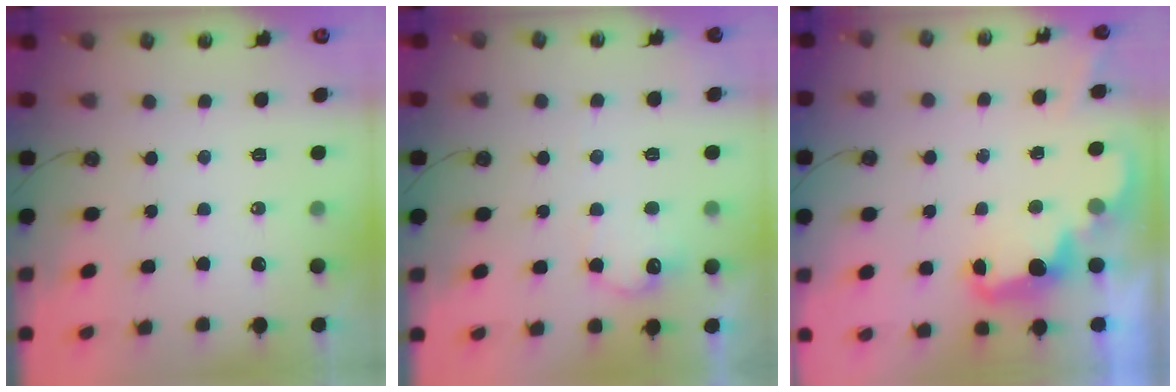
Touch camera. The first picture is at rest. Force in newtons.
{"total": 10.5, "press": 10.5, "slide": 0.3}
{"total": 3.2, "press": 3.1, "slide": 0.7}